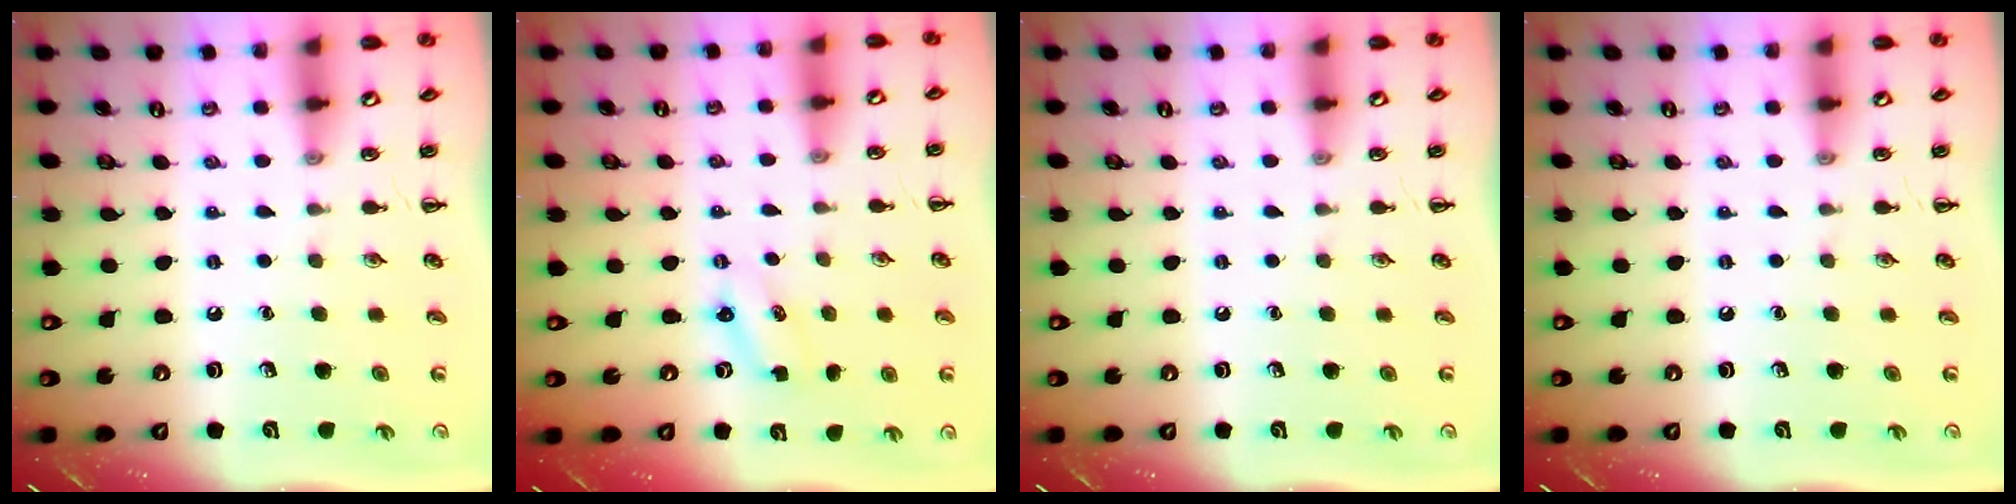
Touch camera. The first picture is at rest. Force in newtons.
{"total": 2.4, "press": 2.4, "slide": 0.6}
{"total": 0.0}
{"total": 0.0}